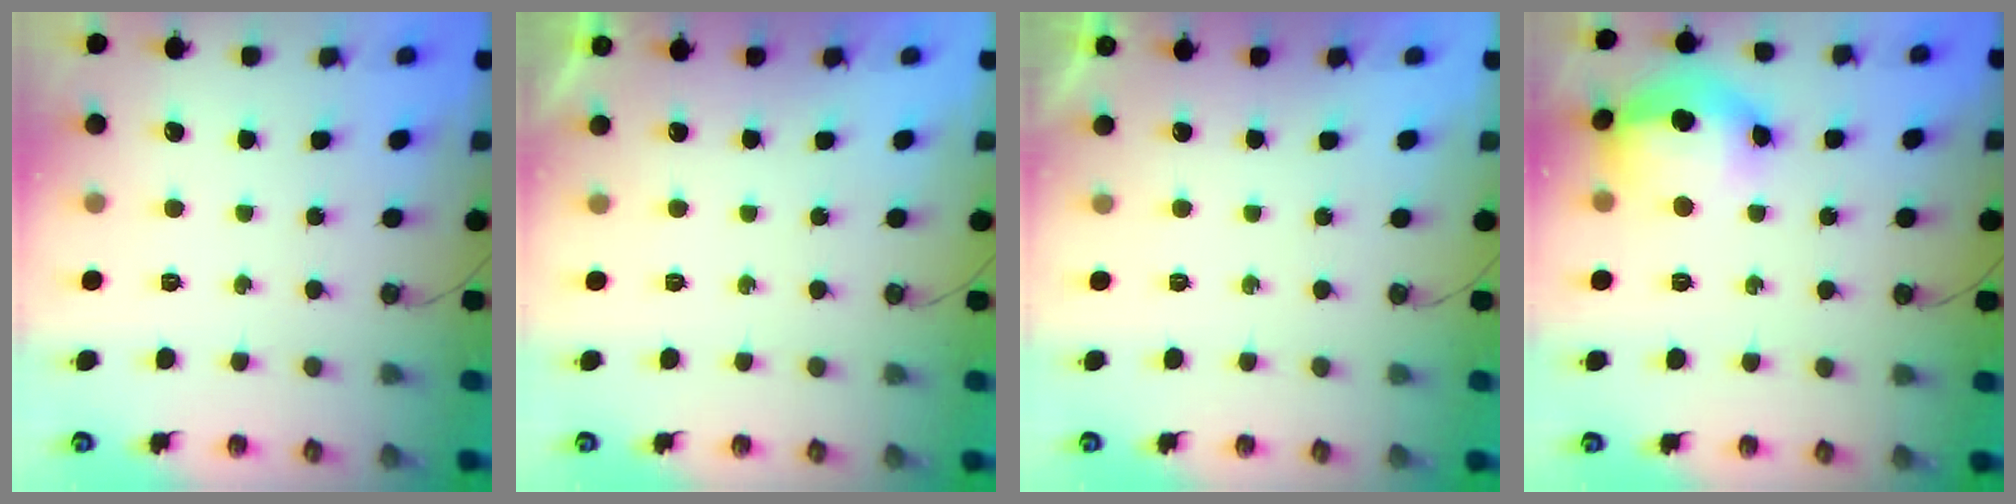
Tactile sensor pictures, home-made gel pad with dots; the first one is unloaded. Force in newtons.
{"total": 0.0}
{"total": 0.0}
{"total": 23.0, "press": 19.6, "slide": 12.0}